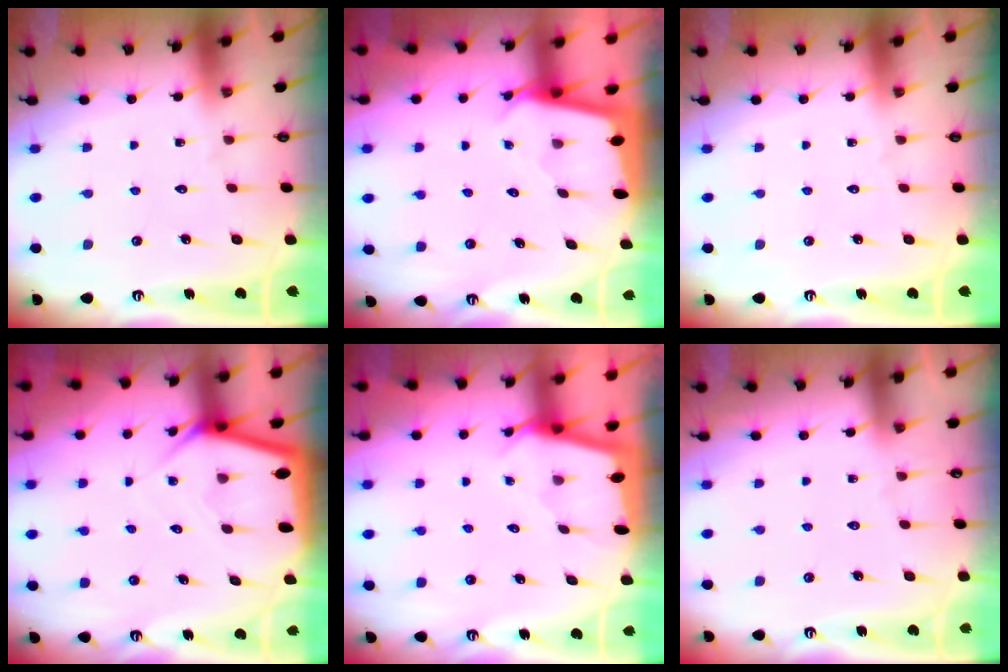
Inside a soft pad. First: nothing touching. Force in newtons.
{"total": 2.3, "press": 2.3, "slide": 0.1}
{"total": 0.0}
{"total": 6.3, "press": 6.3, "slide": 0.6}
{"total": 2.2, "press": 2.2, "slide": 0.3}
{"total": 2.5, "press": 2.5, "slide": 0.4}